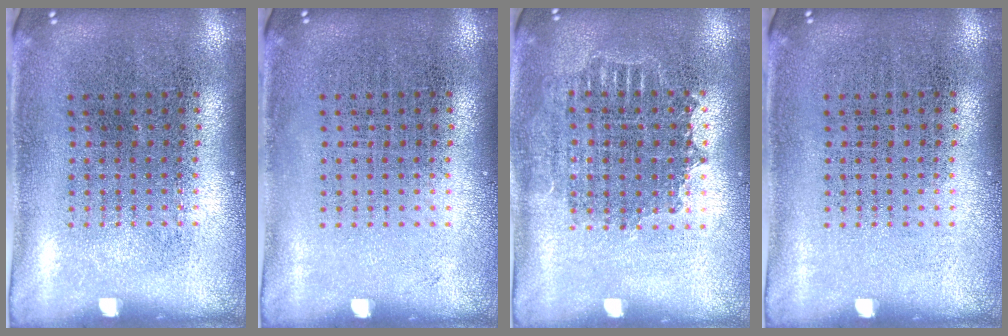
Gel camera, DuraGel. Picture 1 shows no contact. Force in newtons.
{"total": 0.0}
{"total": 1.2, "press": 1.1, "slide": 0.5}
{"total": 0.0}